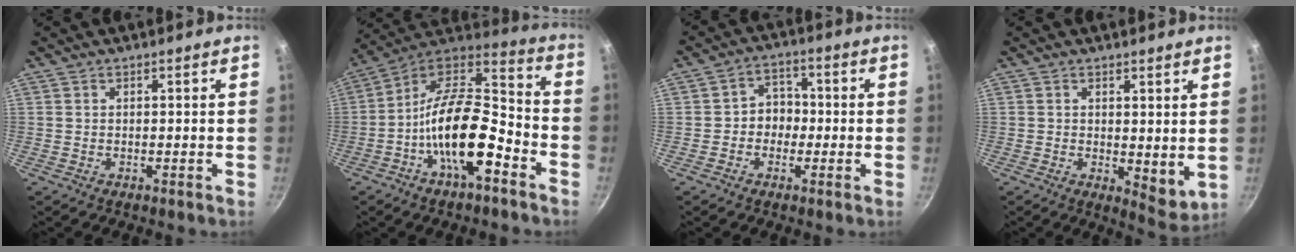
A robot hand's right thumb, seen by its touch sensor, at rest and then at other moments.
{"total": 19.4, "force": [-7.4, 8.5, 15.8], "torque": [-0.258, 0.060, -0.147]}
{"total": 5.4, "force": [-1.0, 4.6, 2.5], "torque": [0.006, 0.021, -0.022]}
{"total": 5.8, "force": [1.0, 2.9, 4.9], "torque": [-0.067, -0.024, 0.017]}